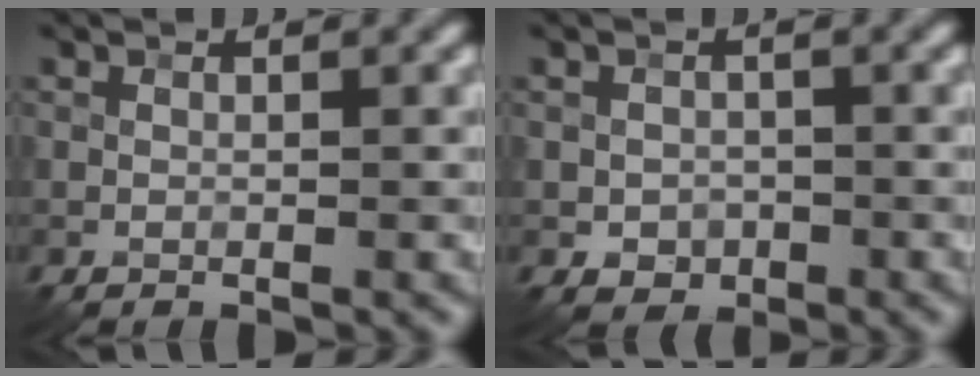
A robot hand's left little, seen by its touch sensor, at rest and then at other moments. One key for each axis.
{"total": 2.0, "fx": -0.6, "fy": 1.7, "fz": 0.8, "tx": -0.009, "ty": -0.004, "tz": -0.013}